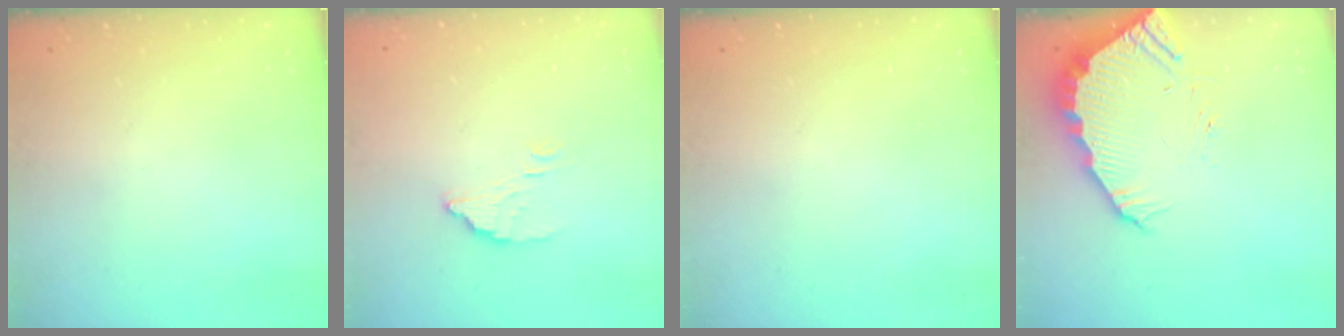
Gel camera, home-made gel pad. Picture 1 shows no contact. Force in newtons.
{"total": 3.3, "press": 3.3, "slide": 0.4}
{"total": 0.0}
{"total": 4.6, "press": 4.6, "slide": 0.2}